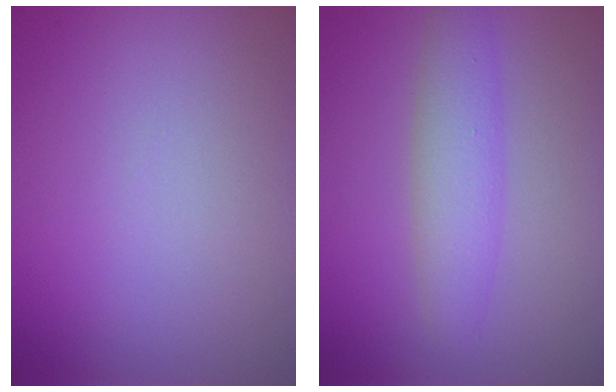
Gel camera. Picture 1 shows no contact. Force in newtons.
{"total": 3.6, "press": 3.6, "slide": 0.1}